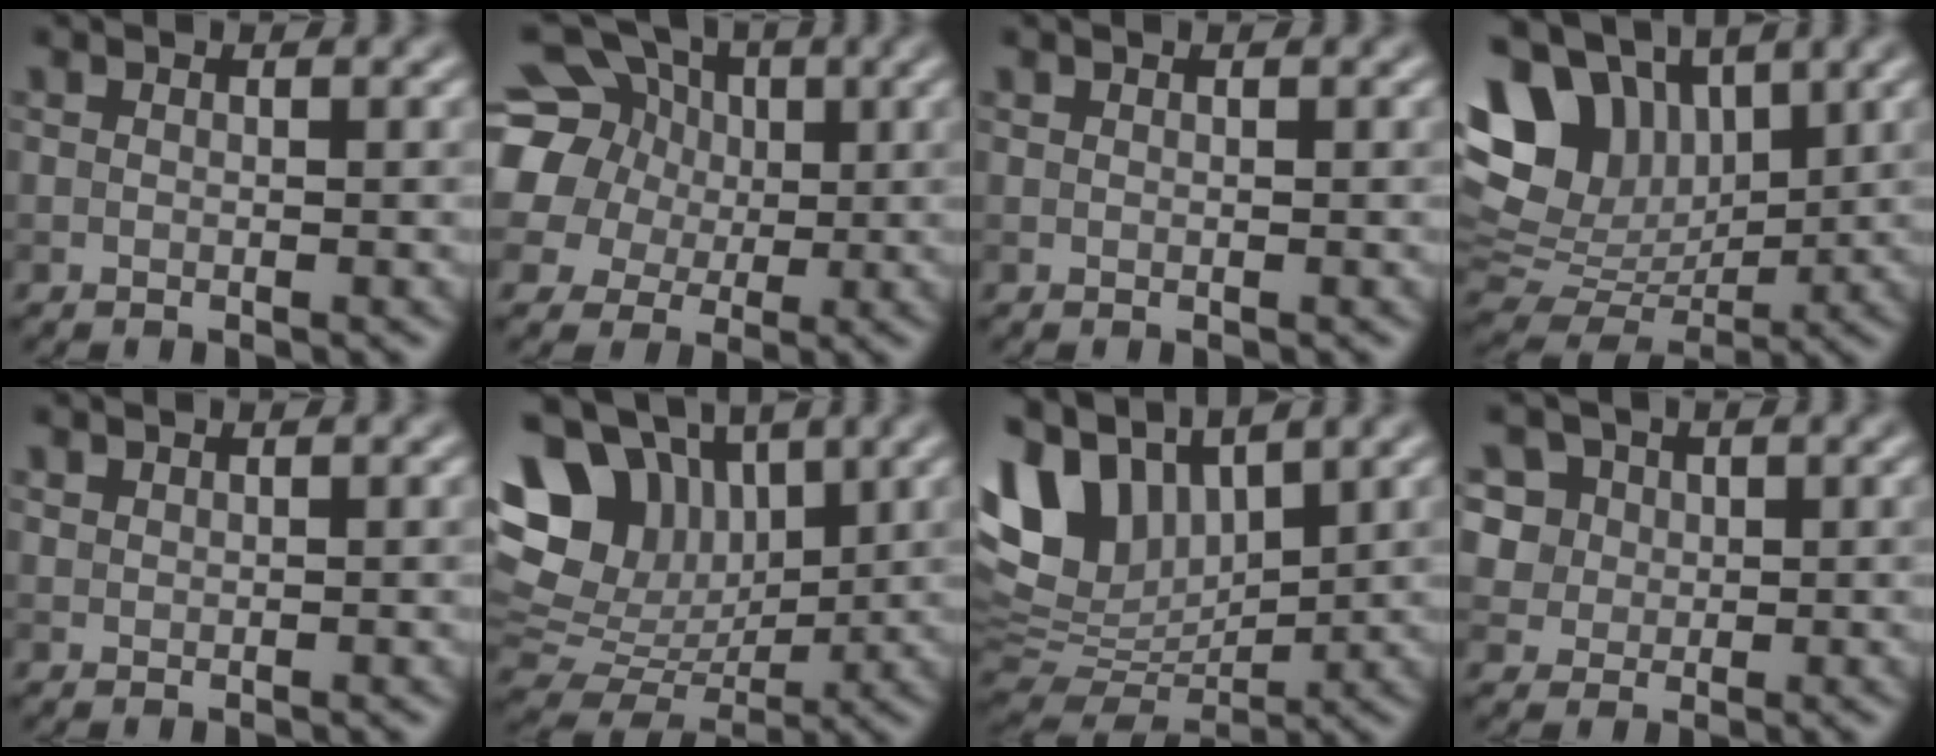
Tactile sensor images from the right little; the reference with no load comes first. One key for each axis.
{"total": 15.4, "fx": 4.9, "fy": 13.0, "fz": 6.7, "tx": -0.193, "ty": 0.042, "tz": 0.074}
{"total": 0.0}
{"total": 10.6, "fx": 4.5, "fy": 7.2, "fz": 6.4, "tx": -0.143, "ty": 0.015, "tz": 0.082}
{"total": 0.6, "fx": 0.6, "fy": 0.1, "fz": 0.1, "tx": -0.004, "ty": 0.000, "tz": 0.015}
{"total": 12.2, "fx": 4.5, "fy": 8.9, "fz": 7.0, "tx": -0.142, "ty": 0.025, "tz": 0.078}
{"total": 9.8, "fx": 4.8, "fy": 6.0, "fz": 6.1, "tx": -0.141, "ty": 0.012, "tz": 0.095}
{"total": 7.0, "fx": 3.3, "fy": 5.5, "fz": 2.8, "tx": -0.053, "ty": 0.017, "tz": 0.043}